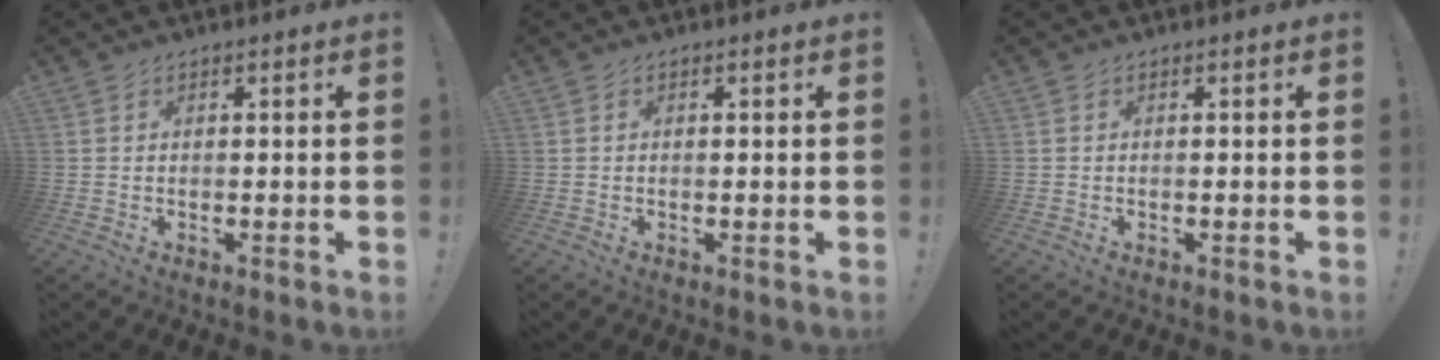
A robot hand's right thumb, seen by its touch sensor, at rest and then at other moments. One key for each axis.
{"total": 0.0}
{"total": 0.0}